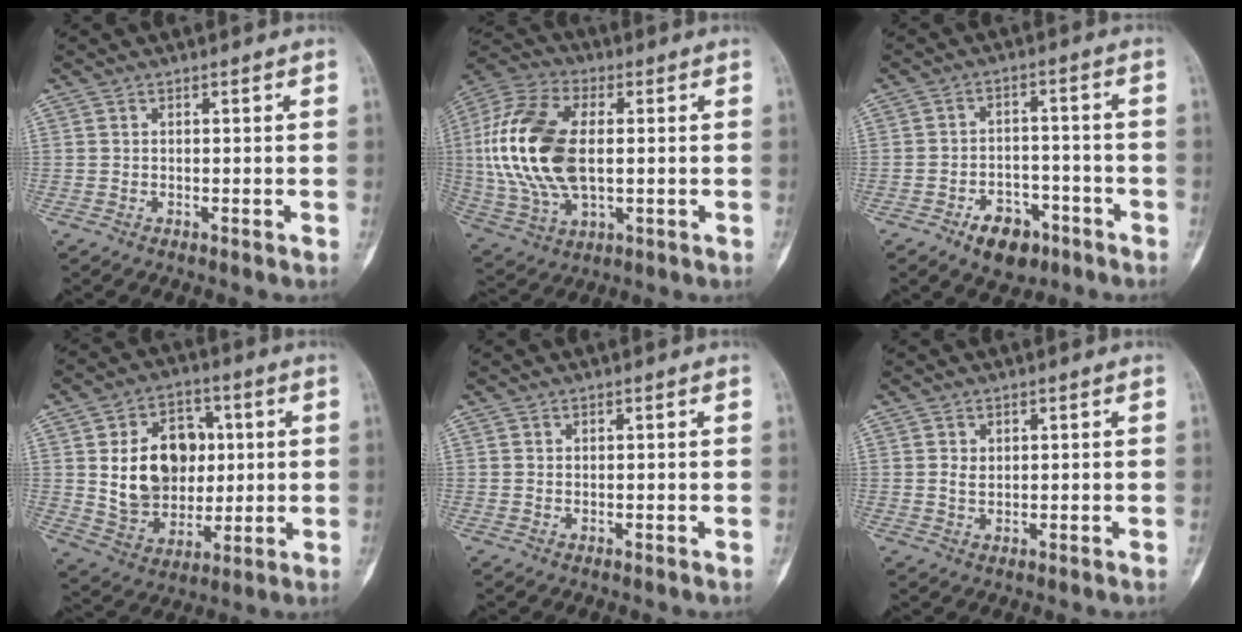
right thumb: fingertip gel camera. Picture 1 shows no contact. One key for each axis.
{"total": 20.7, "fx": 1.0, "fy": 11.7, "fz": 17.0, "tx": -0.360, "ty": 0.004, "tz": 0.023}
{"total": 8.4, "fx": -4.9, "fy": 5.2, "fz": 4.4, "tx": -0.039, "ty": 0.032, "tz": -0.072}
{"total": 16.1, "fx": 2.4, "fy": 12.2, "fz": 10.2, "tx": -0.121, "ty": -0.002, "tz": 0.053}
{"total": 0.0}
{"total": 1.8, "fx": 0.6, "fy": 1.3, "fz": 1.0, "tx": -0.012, "ty": -0.005, "tz": 0.015}